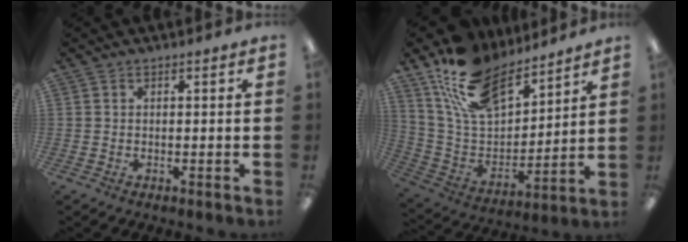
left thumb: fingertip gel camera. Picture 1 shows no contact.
{"total": 19.4, "force": [14.5, 9.4, 8.9], "torque": [-0.189, -0.078, 0.270]}